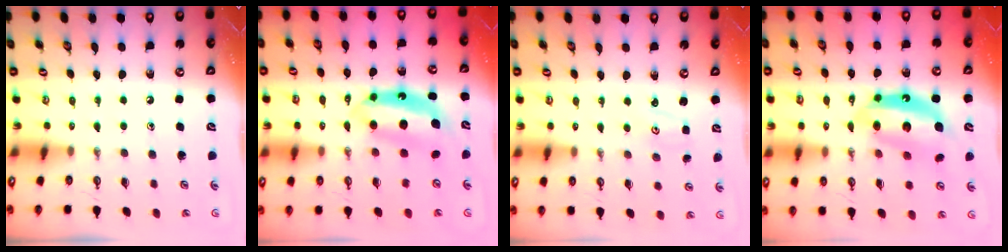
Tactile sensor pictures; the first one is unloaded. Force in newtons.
{"total": 7.2, "press": 7.2, "slide": 0.7}
{"total": 1.3, "press": 1.2, "slide": 0.2}
{"total": 12.6, "press": 12.5, "slide": 1.4}